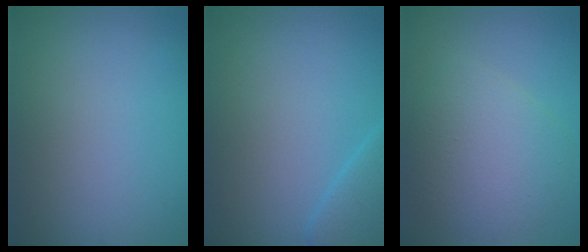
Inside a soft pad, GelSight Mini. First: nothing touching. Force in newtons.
{"total": 2.2, "press": 2.2, "slide": 0.1}
{"total": 4.5, "press": 4.5, "slide": 0.3}